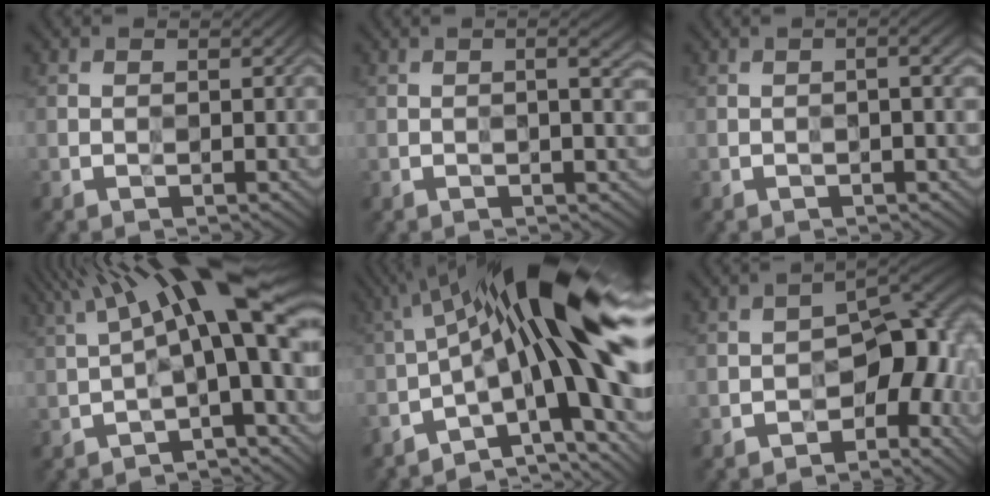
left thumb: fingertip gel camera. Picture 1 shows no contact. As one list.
[{"total": 2.9, "force": [0.4, 0.4, 2.8], "torque": [-0.045, 0.005, 0.005]}, {"total": 2.6, "force": [0.0, 0.5, 2.5], "torque": [-0.037, 0.006, -0.001]}, {"total": 14.7, "force": [3.9, 3.7, 13.7], "torque": [-0.221, 0.018, 0.068]}, {"total": 19.3, "force": [-1.9, 5.3, 18.4], "torque": [-0.253, 0.029, -0.051]}, {"total": 9.1, "force": [-3.4, 5.3, 6.6], "torque": [-0.074, 0.006, -0.064]}]